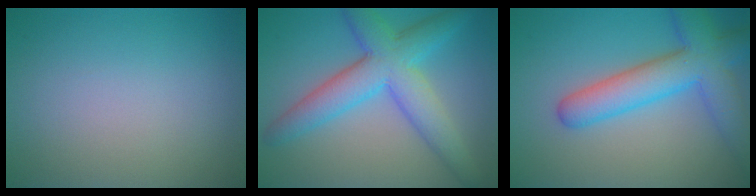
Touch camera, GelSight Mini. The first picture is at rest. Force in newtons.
{"total": 7.2, "press": 7.2, "slide": 0.1}
{"total": 7.4, "press": 7.4, "slide": 0.3}